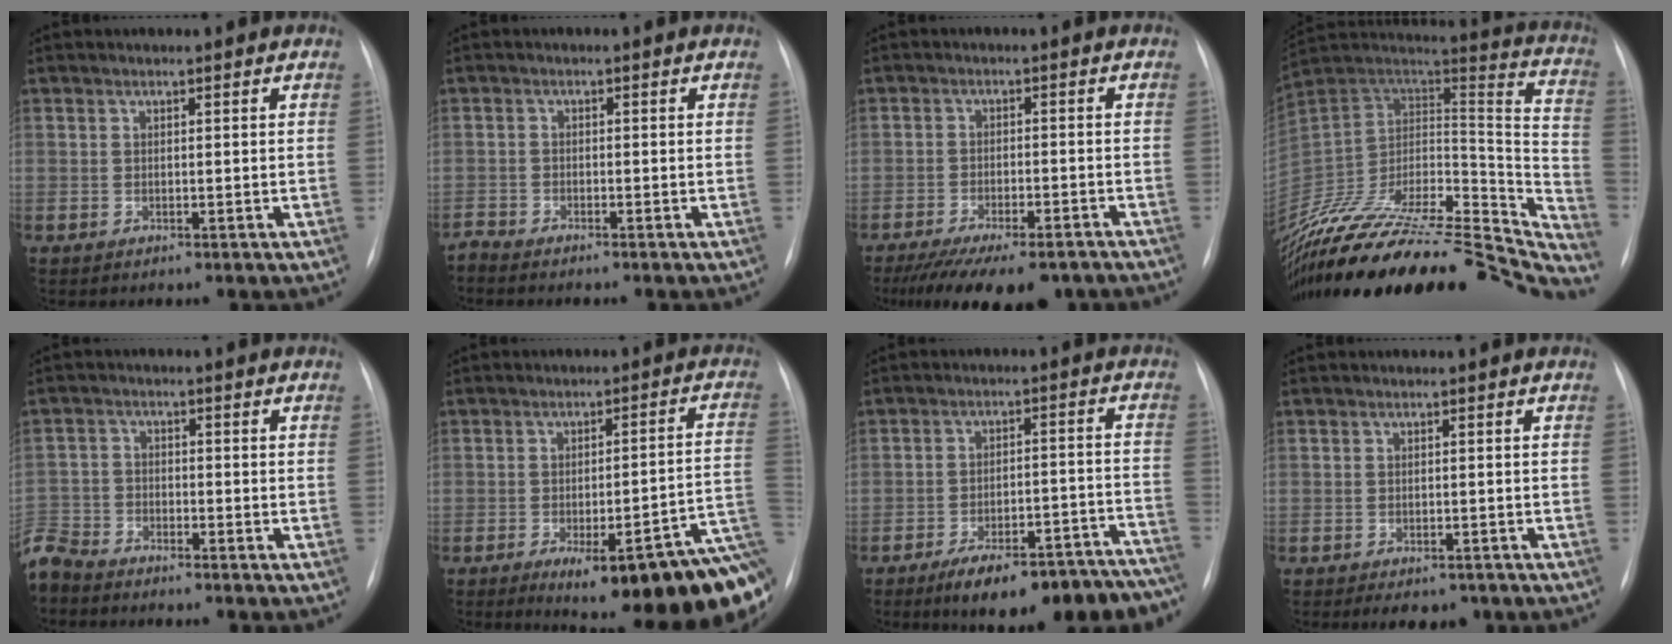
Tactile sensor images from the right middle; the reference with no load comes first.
{"total": 1.7, "force": [-1.7, 0.0, -0.1], "torque": [0.000, -0.005, -0.031]}
{"total": 15.6, "force": [-12.2, 4.9, 8.4], "torque": [-0.147, -0.019, -0.171]}
{"total": 41.7, "force": [-36.8, 10.1, 16.9], "torque": [-0.228, -0.044, -0.529]}
{"total": 7.2, "force": [-6.7, 2.4, 1.0], "torque": [-0.026, -0.008, -0.132]}
{"total": 22.1, "force": [-11.8, 3.5, 18.3], "torque": [-0.126, 0.004, -0.148]}
{"total": 20.1, "force": [-16.5, 5.5, 10.0], "torque": [-0.071, 0.041, -0.225]}
{"total": 5.3, "force": [-4.1, 2.5, 2.2], "torque": [-0.021, 0.001, -0.049]}